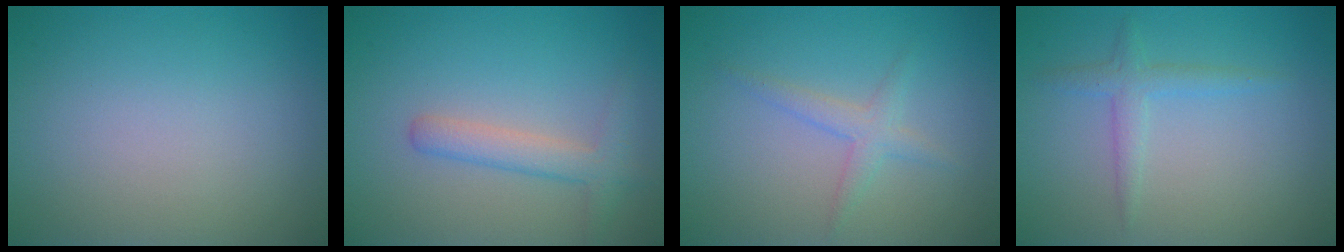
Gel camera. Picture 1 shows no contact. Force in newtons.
{"total": 2.7, "press": 2.7, "slide": 0.1}
{"total": 1.8, "press": 1.8, "slide": 0.0}
{"total": 1.8, "press": 1.7, "slide": 0.1}